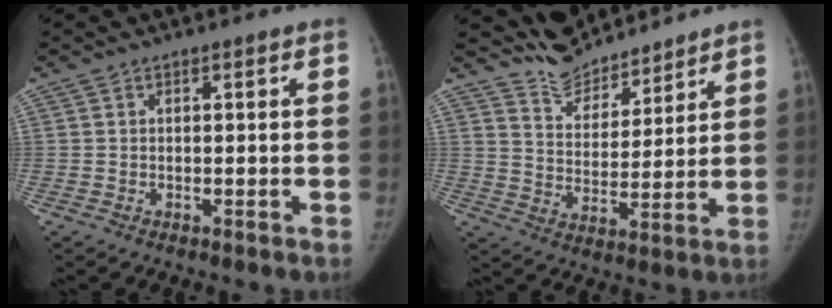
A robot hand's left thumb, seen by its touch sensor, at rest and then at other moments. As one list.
[{"total": 10.1, "force": [9.5, 3.2, 0.7], "torque": [0.018, -0.065, 0.182]}]